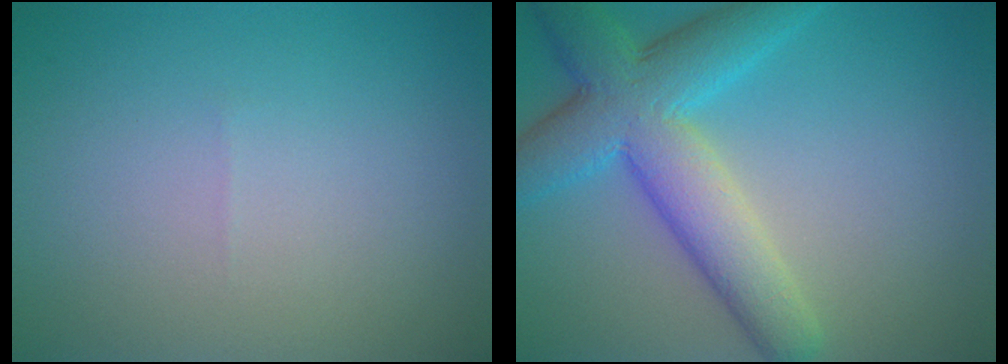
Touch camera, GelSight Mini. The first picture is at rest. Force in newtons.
{"total": 7.9, "press": 7.9, "slide": 0.0}